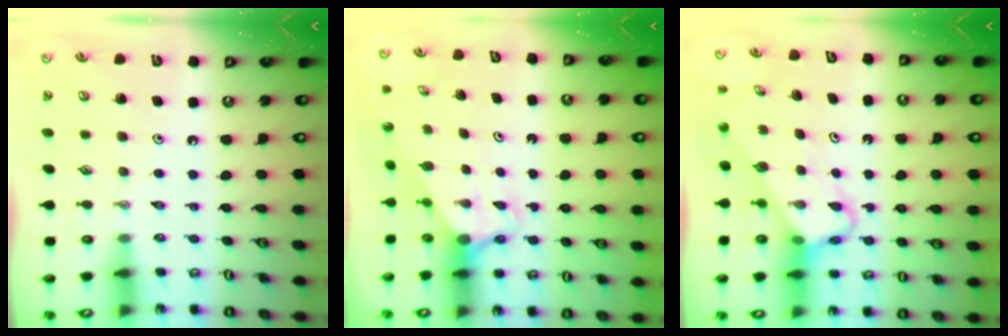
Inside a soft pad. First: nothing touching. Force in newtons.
{"total": 2.8, "press": 2.8, "slide": 0.0}
{"total": 3.9, "press": 3.8, "slide": 0.2}